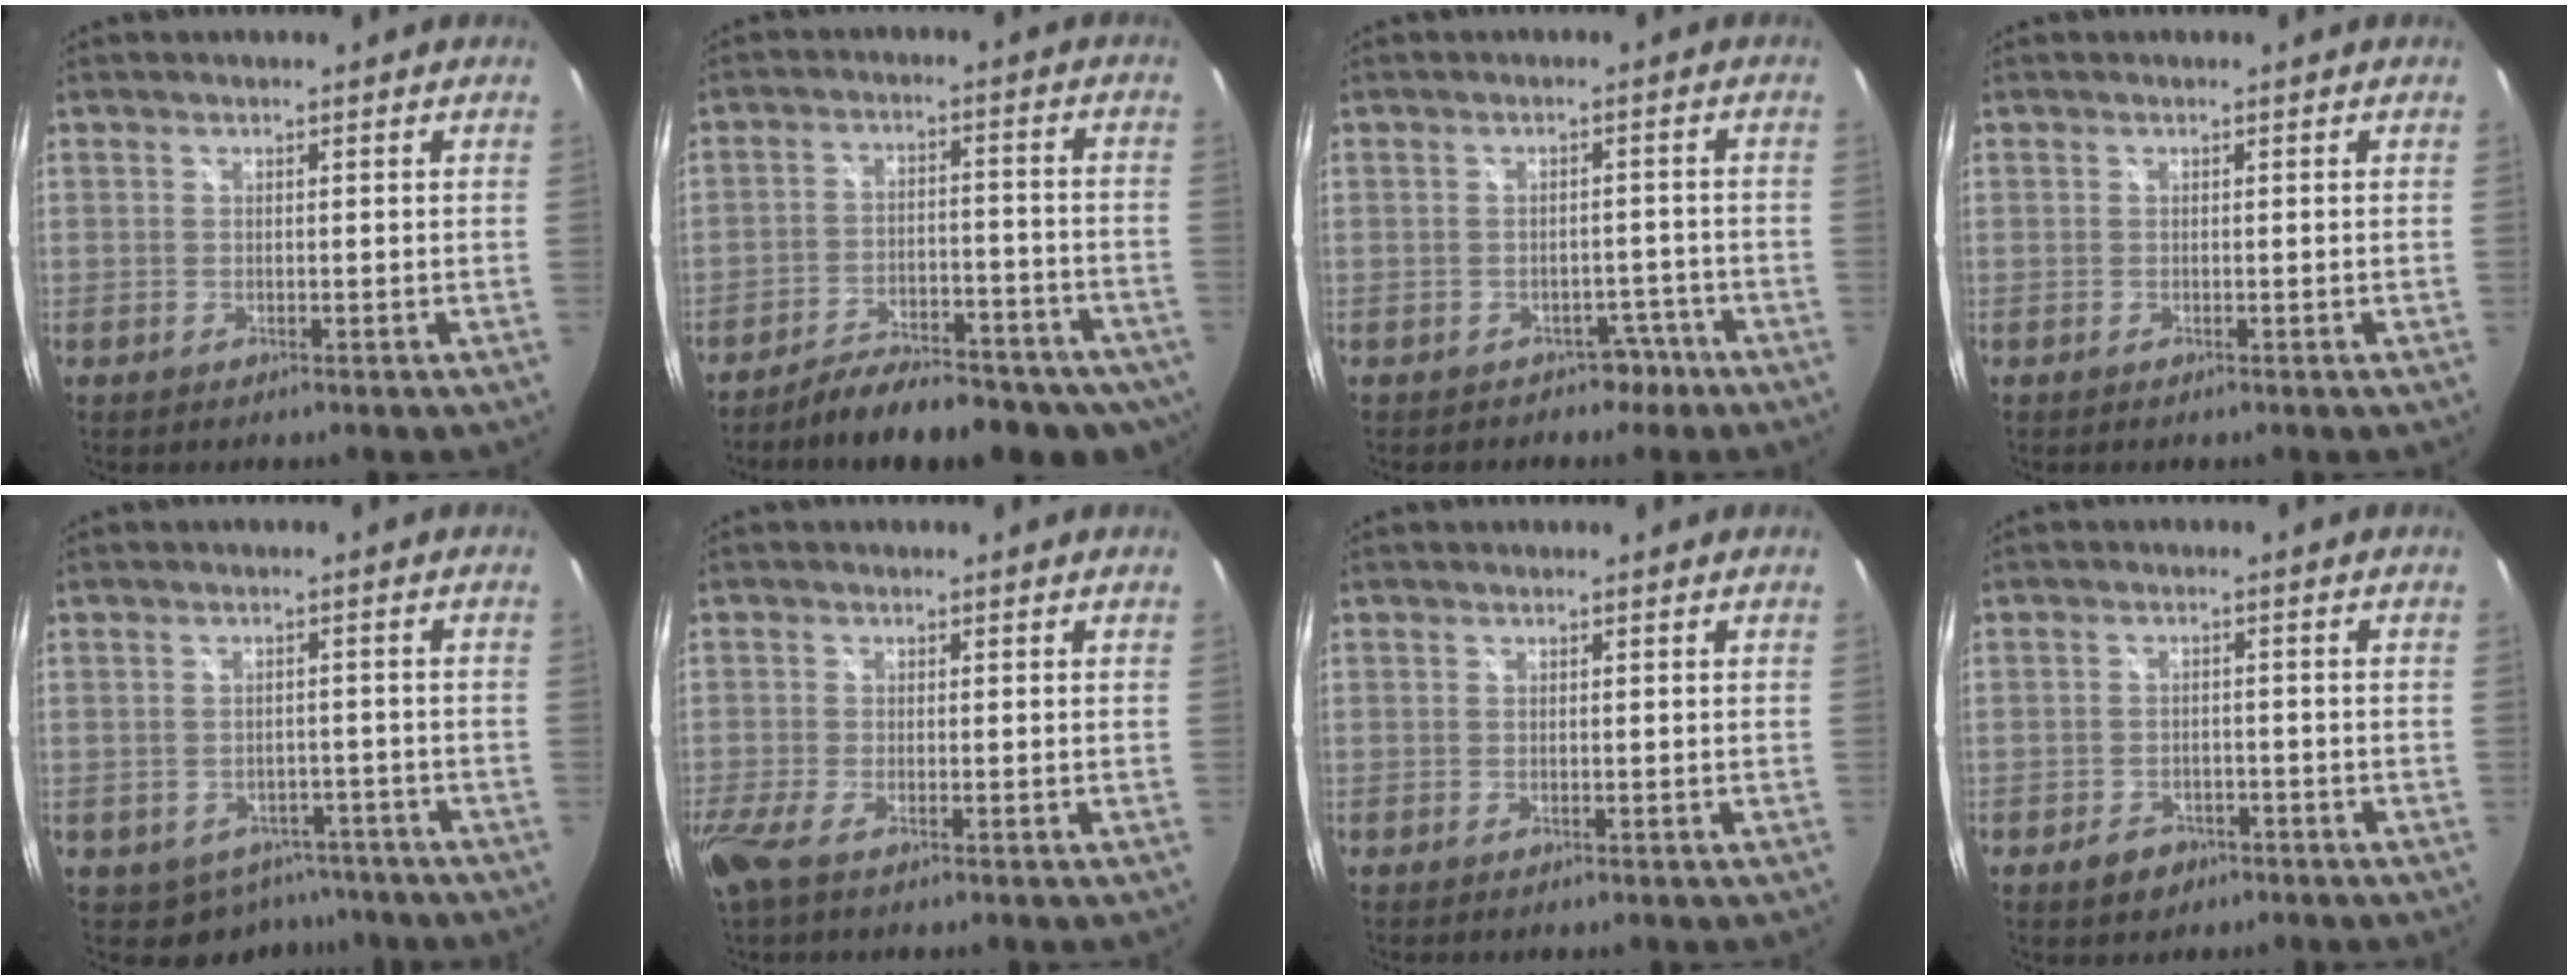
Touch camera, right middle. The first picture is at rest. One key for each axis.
{"total": 17.3, "fx": -13.6, "fy": 6.2, "fz": 8.8, "tx": -0.147, "ty": -0.013, "tz": -0.179}
{"total": 3.8, "fx": -2.6, "fy": 2.7, "fz": 0.8, "tx": -0.010, "ty": 0.016, "tz": -0.027}
{"total": 0.0}
{"total": 6.7, "fx": -4.5, "fy": 4.7, "fz": 1.6, "tx": -0.035, "ty": 0.007, "tz": -0.047}
{"total": 3.5, "fx": -2.2, "fy": 0.3, "fz": 2.7, "tx": -0.065, "ty": -0.014, "tz": -0.048}
{"total": 0.0}
{"total": 4.2, "fx": -2.7, "fy": 2.9, "fz": 1.4, "tx": -0.035, "ty": 0.005, "tz": -0.036}